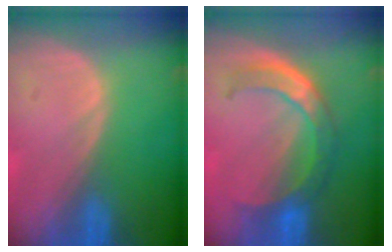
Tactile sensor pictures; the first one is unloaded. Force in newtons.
{"total": 7.8, "press": 6.7, "slide": 4.0}